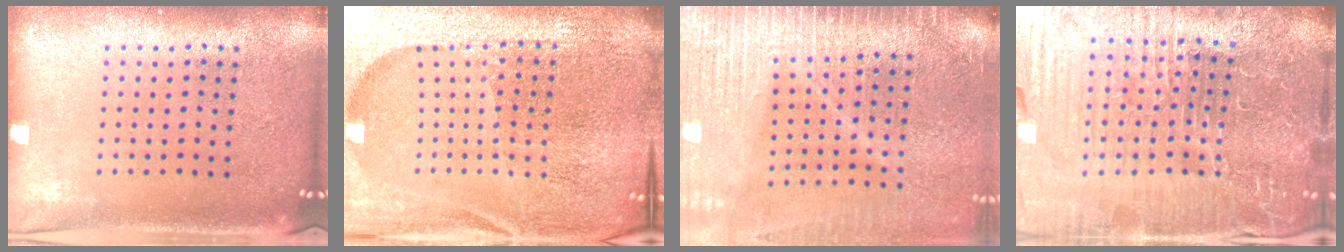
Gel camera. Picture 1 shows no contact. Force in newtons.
{"total": 5.8, "press": 5.2, "slide": 2.6}
{"total": 3.9, "press": 3.4, "slide": 1.9}
{"total": 6.8, "press": 6.3, "slide": 2.7}